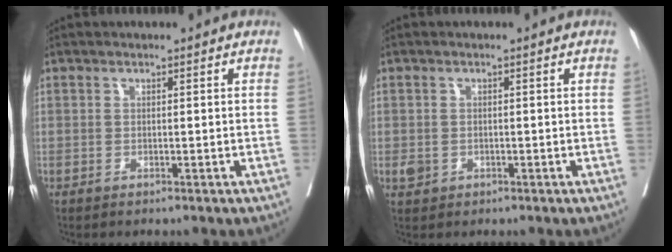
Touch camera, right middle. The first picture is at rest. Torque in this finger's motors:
{"motor_torque": [0.36, -0.23, 0.05, 0.02]}